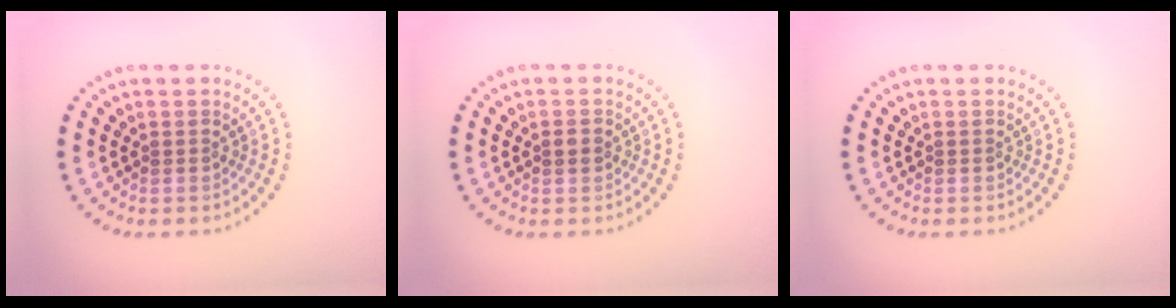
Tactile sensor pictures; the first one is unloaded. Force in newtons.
{"total": 1.4, "press": 1.4, "slide": 0.1}
{"total": 0.0}